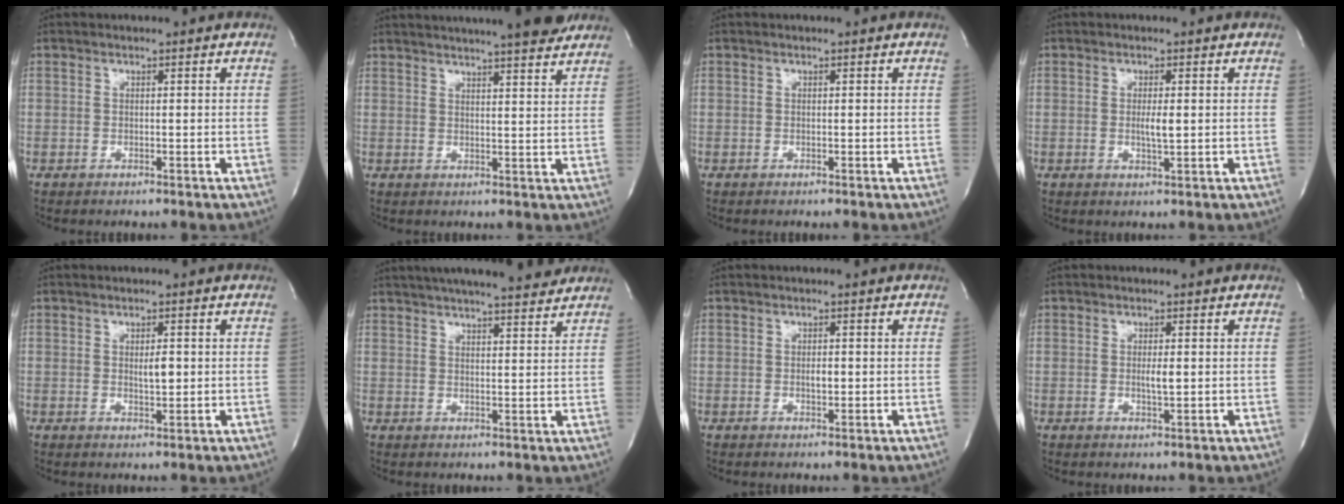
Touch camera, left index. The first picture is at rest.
{"total": 18.1, "force": [16.2, 1.4, 7.9], "torque": [-0.125, 0.012, 0.210]}
{"total": 0.0}
{"total": 2.1, "force": [0.3, 0.2, 2.1], "torque": [-0.040, -0.003, 0.005]}
{"total": 2.0, "force": [0.5, 0.5, 1.9], "torque": [-0.033, -0.004, 0.009]}
{"total": 16.4, "force": [14.5, 1.8, 7.4], "torque": [-0.123, 0.023, 0.198]}
{"total": 1.0, "force": [0.2, 0.4, 0.9], "torque": [-0.017, -0.001, 0.004]}
{"total": 1.7, "force": [0.3, 0.1, 1.6], "torque": [-0.033, -0.002, 0.005]}